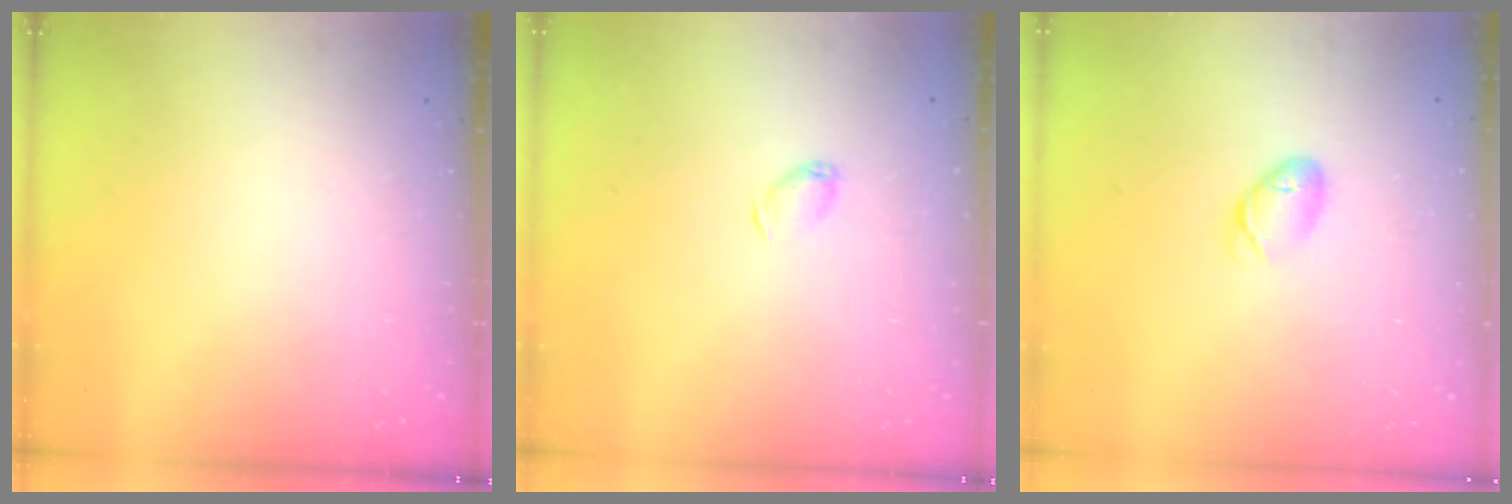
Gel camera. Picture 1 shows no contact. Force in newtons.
{"total": 3.1, "press": 3.0, "slide": 0.6}
{"total": 6.2, "press": 6.1, "slide": 1.1}